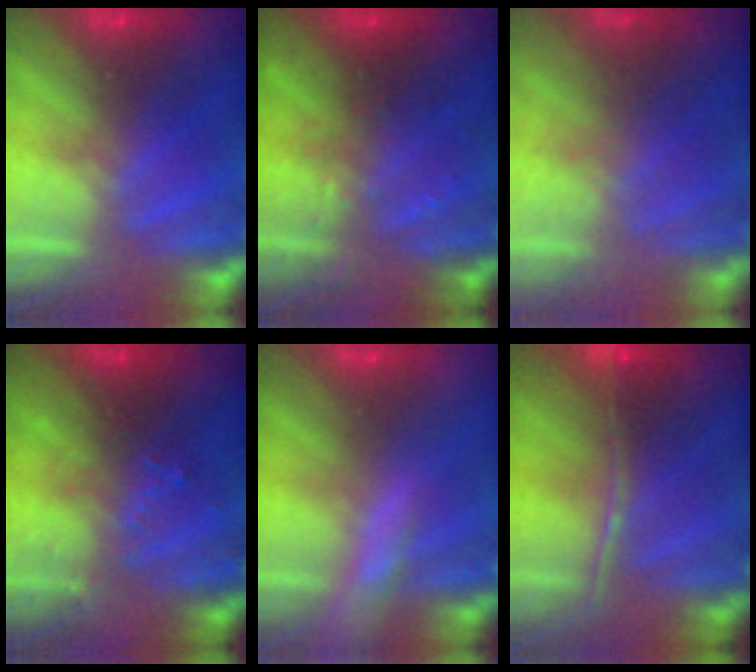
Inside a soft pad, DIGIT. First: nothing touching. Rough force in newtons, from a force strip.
{"total": 3.0}
{"total": 13.2}
{"total": 6.3}
{"total": 7.5}
{"total": 1.6}